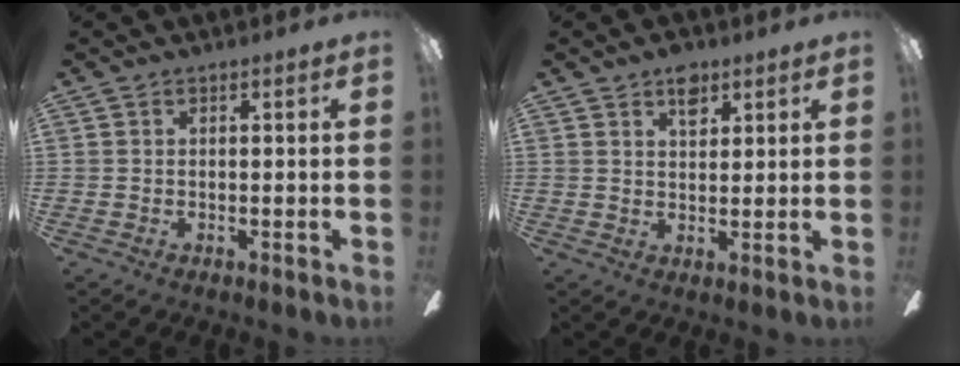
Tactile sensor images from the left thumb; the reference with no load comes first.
{"total": 5.4, "force": [3.4, 3.1, 2.8], "torque": [-0.030, -0.008, 0.057]}